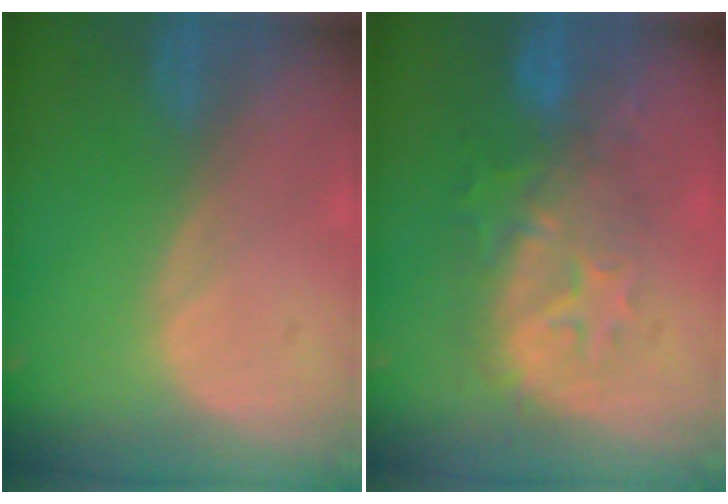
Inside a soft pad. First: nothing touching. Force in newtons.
{"total": 8.2, "press": 8.2, "slide": 1.0}